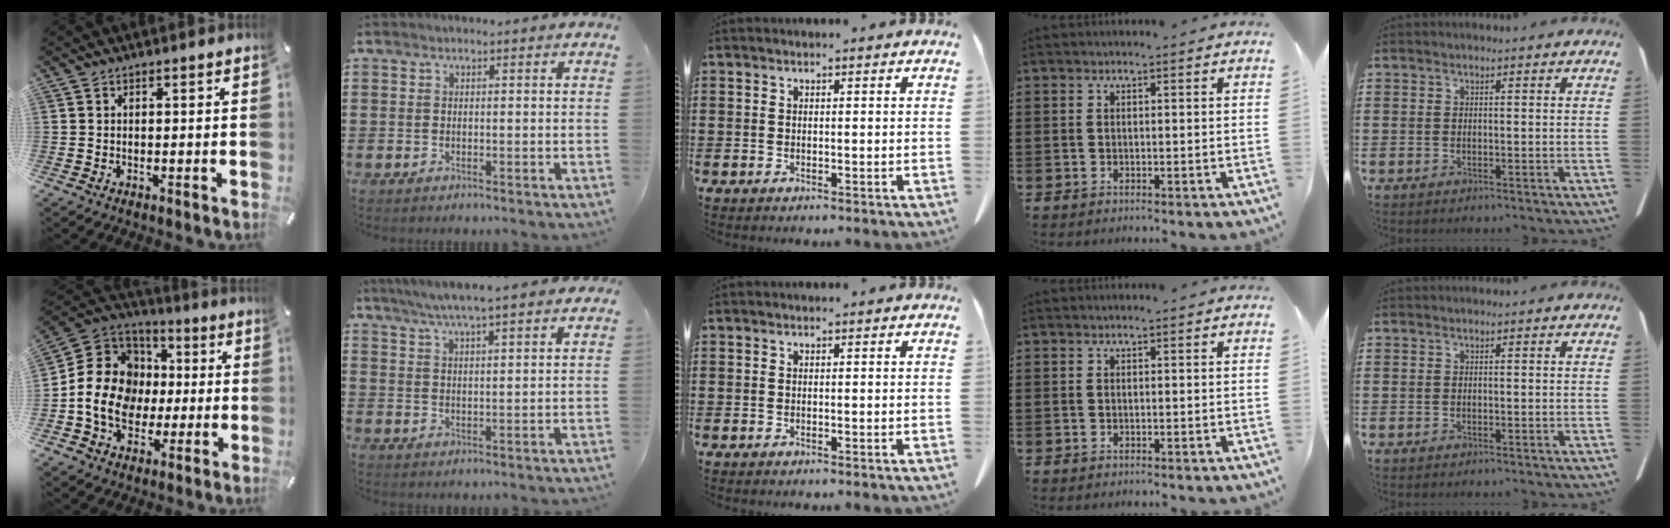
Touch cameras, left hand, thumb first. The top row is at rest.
{"thumb": {"total": 15.9, "force": [-2.3, 14.0, 7.2], "torque": [-0.141, 0.024, -0.037]}, "index": {"total": 5.2, "force": [4.3, -0.1, 2.8], "torque": [-0.064, -0.010, 0.076]}}